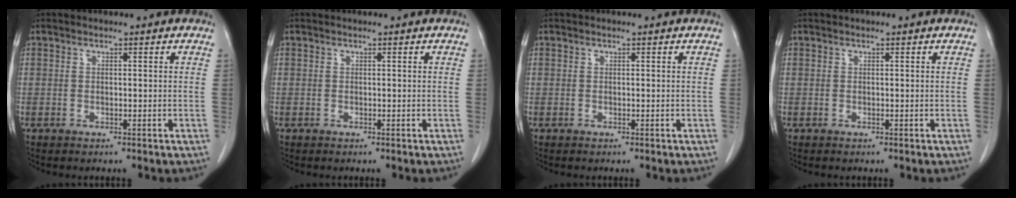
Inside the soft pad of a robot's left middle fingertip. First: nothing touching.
{"total": 0.0}
{"total": 0.0}
{"total": 0.0}